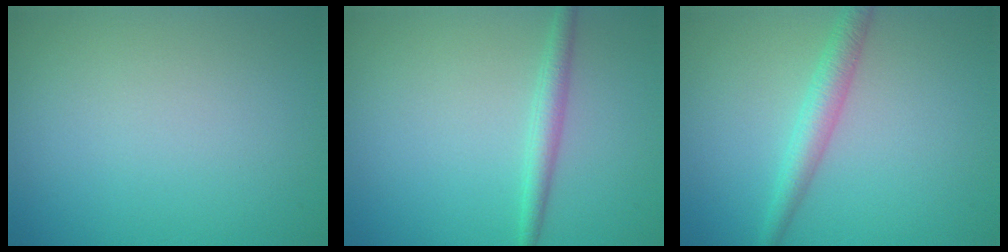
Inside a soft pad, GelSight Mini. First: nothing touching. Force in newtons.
{"total": 1.9, "press": 1.9, "slide": 0.1}
{"total": 2.6, "press": 2.6, "slide": 0.2}